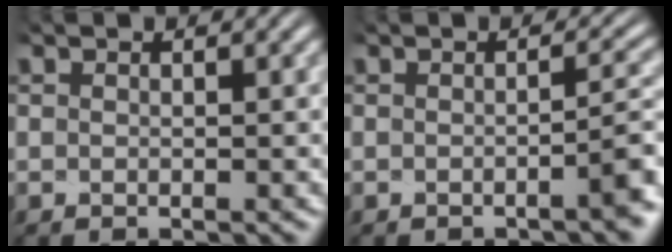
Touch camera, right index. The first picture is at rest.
{"total": 3.3, "force": [-0.8, 1.2, 3.0], "torque": [-0.033, 0.017, -0.024]}